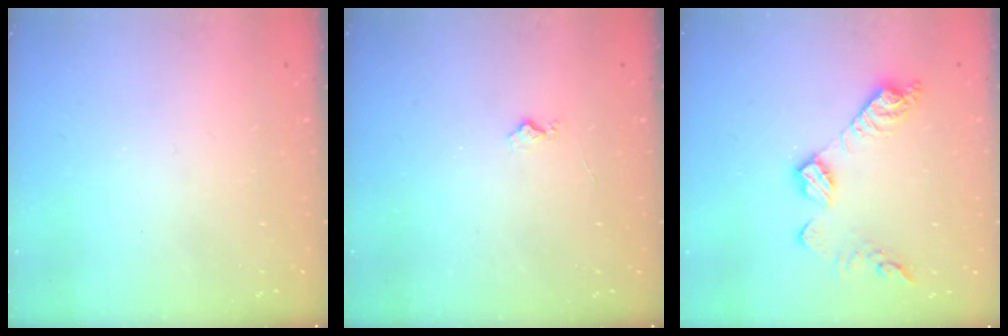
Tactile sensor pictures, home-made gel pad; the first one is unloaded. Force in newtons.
{"total": 4.1, "press": 4.1, "slide": 0.4}
{"total": 11.7, "press": 11.7, "slide": 0.4}